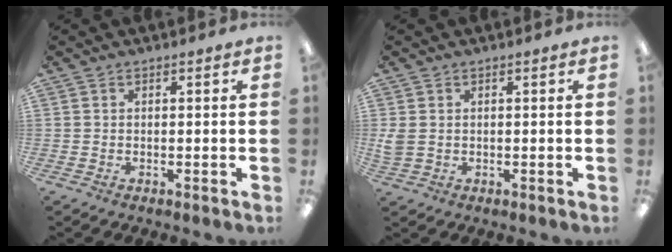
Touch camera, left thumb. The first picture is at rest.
{"total": 2.6, "force": [0.5, 1.9, 1.6], "torque": [-0.033, 0.005, 0.010]}